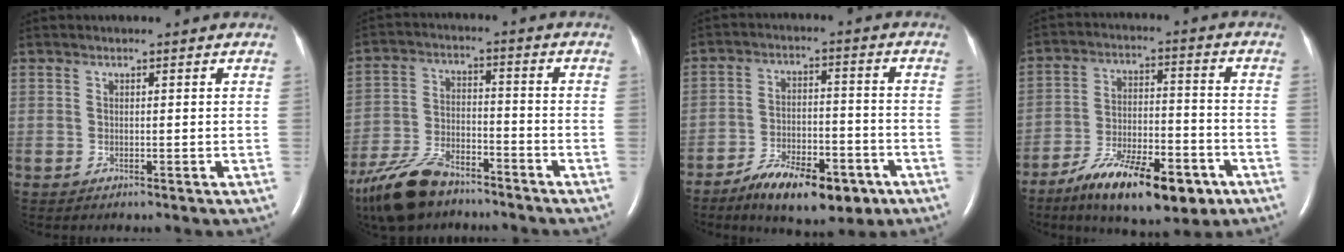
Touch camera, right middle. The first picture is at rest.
{"total": 11.9, "force": [-9.3, 4.4, 5.9], "torque": [-0.124, -0.016, -0.168]}
{"total": 12.2, "force": [-7.8, 4.8, 8.1], "torque": [-0.131, 0.000, -0.120]}
{"total": 15.5, "force": [-9.6, 5.1, 11.1], "torque": [-0.178, -0.007, -0.152]}